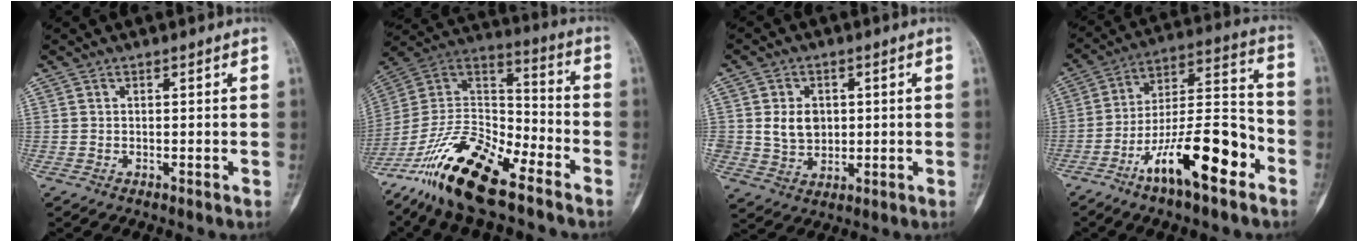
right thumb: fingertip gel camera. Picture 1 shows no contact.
{"total": 21.9, "force": [-14.5, 7.7, 14.5], "torque": [-0.281, 0.072, -0.268]}
{"total": 6.9, "force": [0.9, 5.6, 4.0], "torque": [-0.044, -0.007, 0.026]}
{"total": 18.6, "force": [-9.5, 5.7, 15.0], "torque": [-0.246, 0.074, -0.160]}